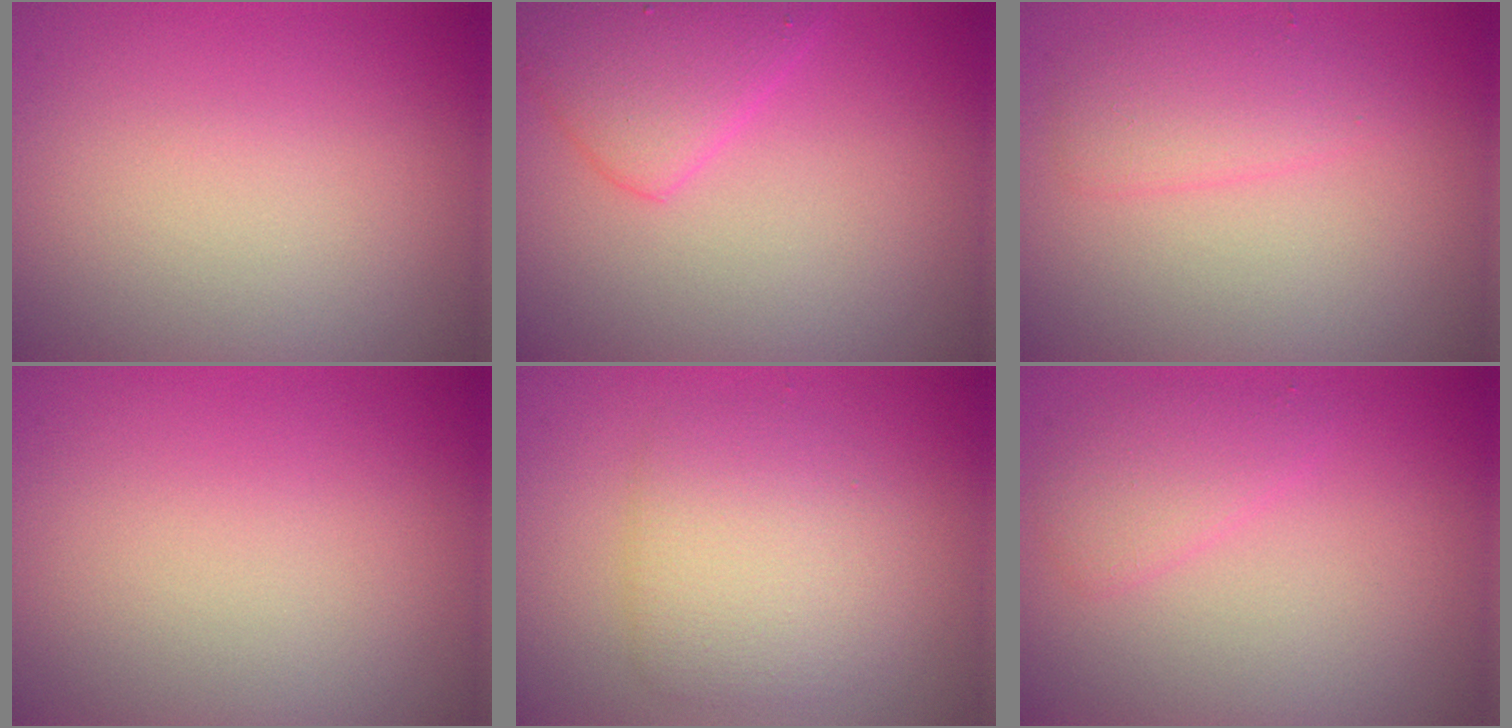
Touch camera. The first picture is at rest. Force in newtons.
{"total": 3.6, "press": 3.6, "slide": 0.1}
{"total": 2.4, "press": 2.4, "slide": 0.1}
{"total": 0.0}
{"total": 4.0, "press": 4.0, "slide": 0.0}
{"total": 2.0, "press": 2.0, "slide": 0.1}